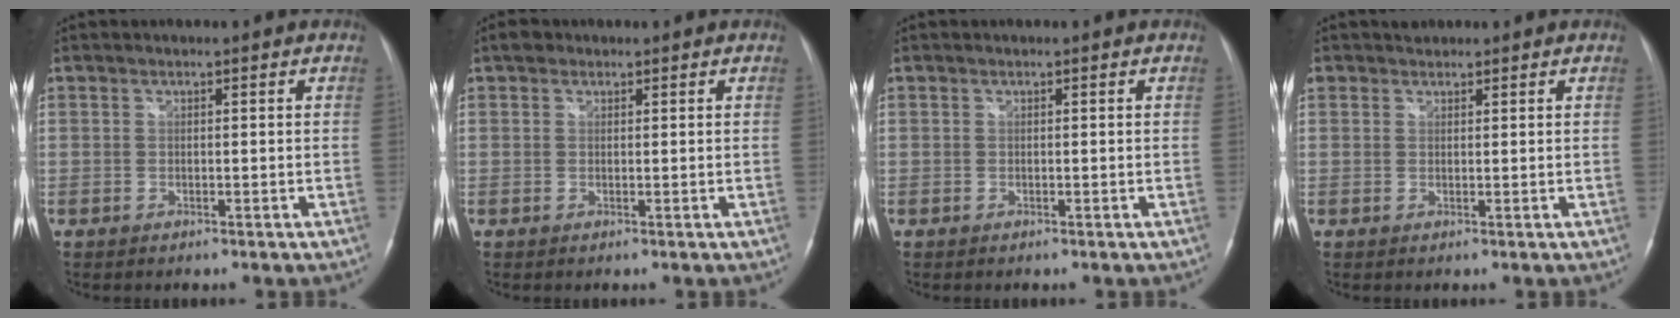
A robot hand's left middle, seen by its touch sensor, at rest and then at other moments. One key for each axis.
{"total": 1.4, "fx": 0.9, "fy": 1.1, "fz": 0.4, "tx": -0.007, "ty": 0.008, "tz": 0.010}
{"total": 0.0}
{"total": 1.7, "fx": 1.3, "fy": 1.1, "fz": -0.1, "tx": 0.003, "ty": 0.008, "tz": 0.020}